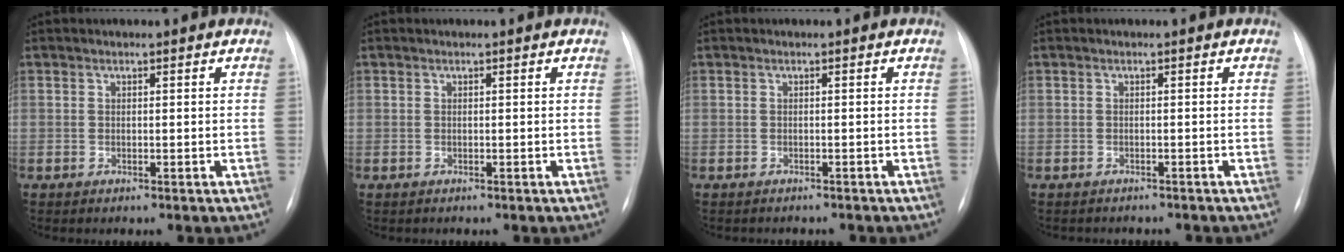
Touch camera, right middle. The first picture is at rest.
{"total": 0.0}
{"total": 2.8, "force": [-2.6, 0.8, 0.8], "torque": [-0.011, -0.003, -0.028]}
{"total": 3.5, "force": [-3.2, 1.0, 0.9], "torque": [-0.007, -0.002, -0.036]}